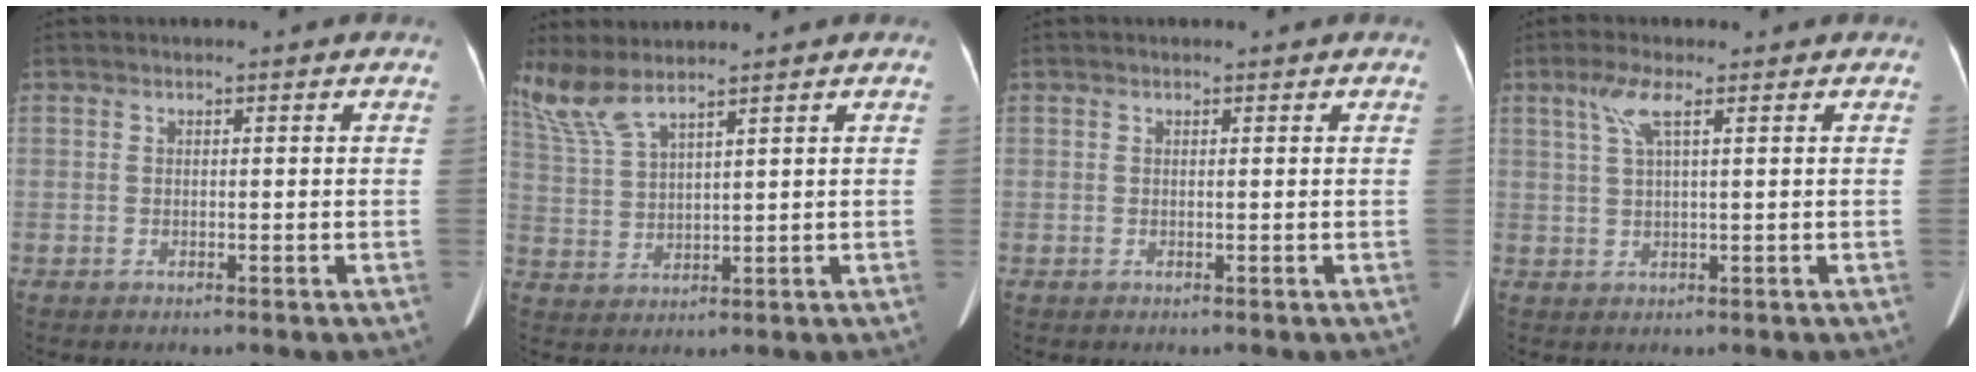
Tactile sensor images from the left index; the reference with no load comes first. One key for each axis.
{"total": 7.5, "fx": 6.3, "fy": 0.4, "fz": 3.9, "tx": -0.103, "ty": 0.005, "tz": 0.140}
{"total": 0.6, "fx": 0.6, "fy": 0.0, "fz": 0.2, "tx": -0.007, "ty": -0.005, "tz": 0.007}
{"total": 3.4, "fx": 1.5, "fy": 0.0, "fz": 3.1, "tx": -0.068, "ty": 0.003, "tz": 0.038}